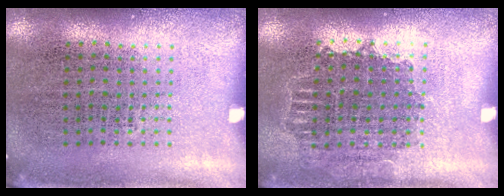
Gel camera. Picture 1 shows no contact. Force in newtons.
{"total": 1.1, "press": 1.0, "slide": 0.4}